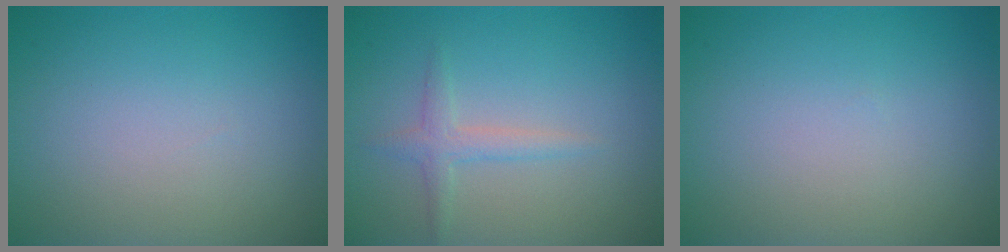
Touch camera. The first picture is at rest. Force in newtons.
{"total": 1.7, "press": 1.7, "slide": 0.1}
{"total": 0.0}